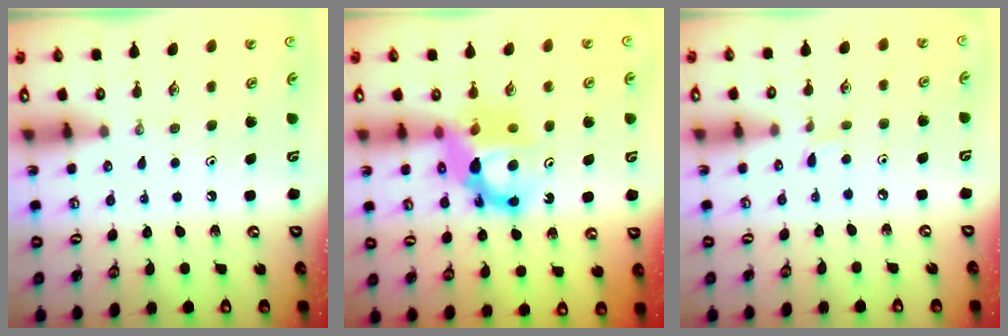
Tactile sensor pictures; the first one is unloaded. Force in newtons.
{"total": 11.5, "press": 11.4, "slide": 1.3}
{"total": 1.9, "press": 1.9, "slide": 0.2}